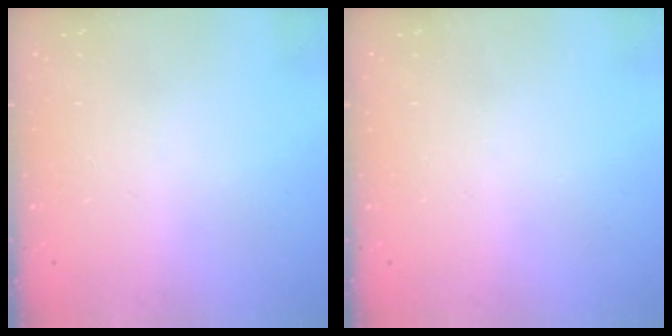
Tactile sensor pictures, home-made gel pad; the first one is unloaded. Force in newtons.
{"total": 0.0}